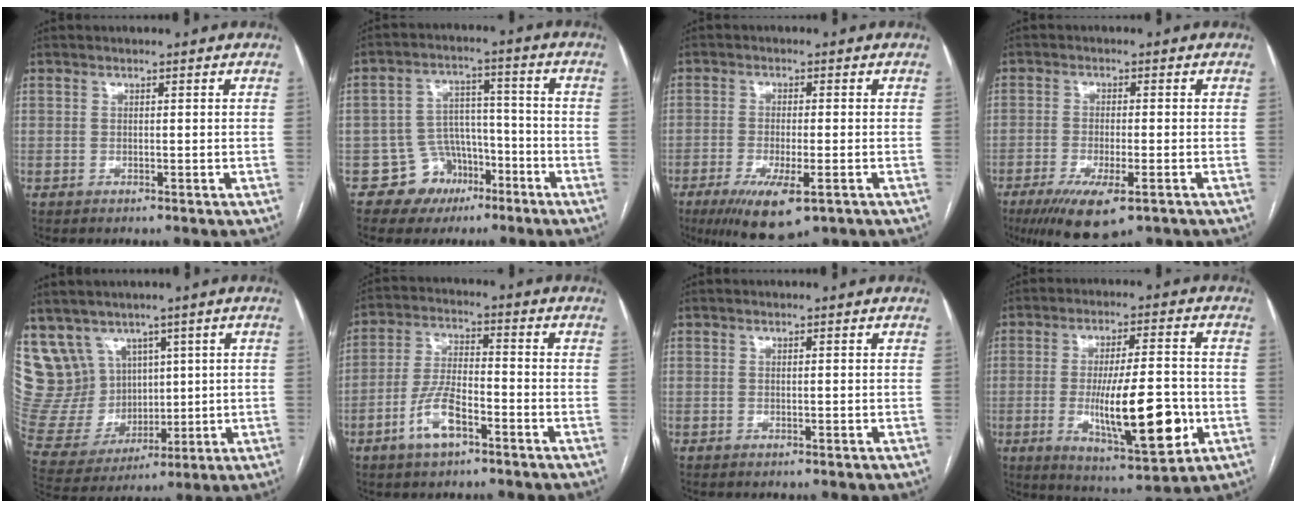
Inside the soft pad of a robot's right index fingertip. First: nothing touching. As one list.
[{"total": 7.6, "force": [-4.2, 6.3, 0.6], "torque": [0.004, 0.029, -0.058]}, {"total": 9.1, "force": [-4.8, 2.3, 7.4], "torque": [-0.130, -0.023, -0.073]}, {"total": 9.4, "force": [-5.6, 2.3, 7.2], "torque": [-0.125, -0.023, -0.086]}, {"total": 13.4, "force": [7.7, 10.5, 3.2], "torque": [-0.085, 0.058, 0.185]}, {"total": 7.9, "force": [-4.1, 2.9, 6.2], "torque": [-0.132, 0.005, -0.076]}, {"total": 0.0}, {"total": 15.1, "force": [-3.2, 3.2, 14.4], "torque": [-0.238, -0.014, -0.043]}]